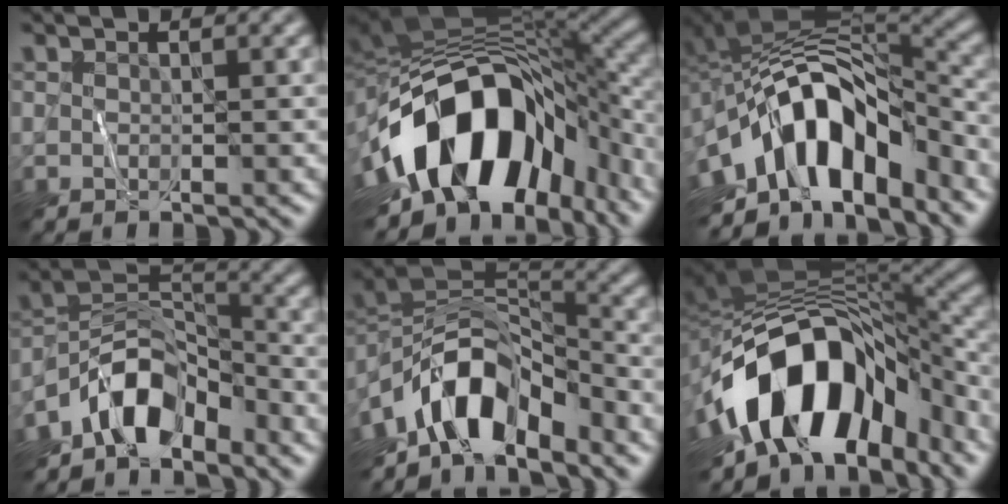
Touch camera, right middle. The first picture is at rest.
{"total": 16.3, "force": [-5.8, 9.6, 11.9], "torque": [-0.206, 0.000, -0.096]}
{"total": 12.5, "force": [-5.9, 6.2, 9.2], "torque": [-0.144, 0.015, -0.103]}
{"total": 6.6, "force": [-4.8, 3.1, 3.2], "torque": [-0.039, 0.011, -0.097]}
{"total": 9.0, "force": [-6.2, 3.9, 5.2], "torque": [-0.076, 0.012, -0.123]}
{"total": 14.6, "force": [-6.6, 8.6, 9.8], "torque": [-0.156, 0.006, -0.110]}